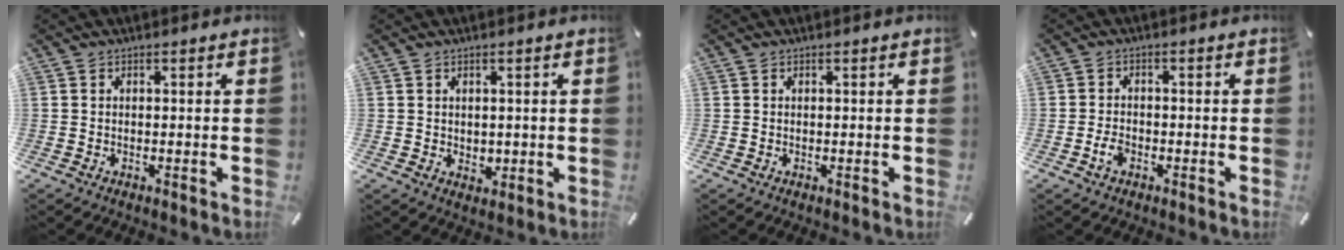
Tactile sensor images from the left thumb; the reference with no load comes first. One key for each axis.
{"total": 2.1, "fx": 0.3, "fy": 2.0, "fz": 0.7, "tx": -0.007, "ty": -0.001, "tz": 0.005}
{"total": 0.0}
{"total": 3.0, "fx": -1.6, "fy": 1.9, "fz": 1.7, "tx": -0.037, "ty": 0.005, "tz": -0.030}